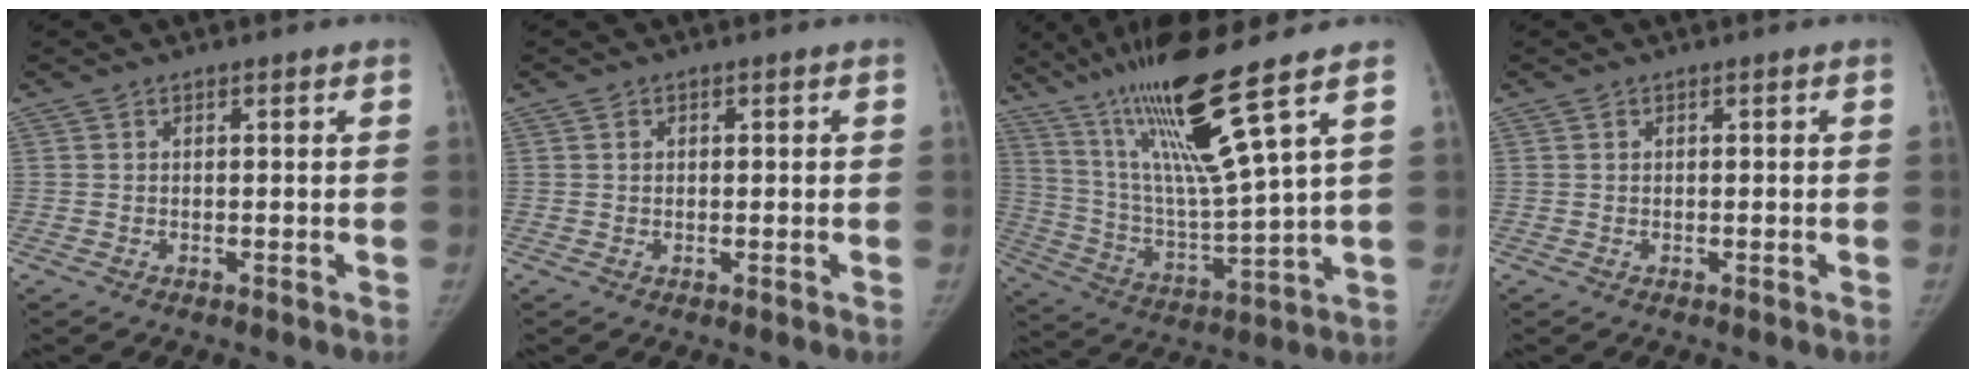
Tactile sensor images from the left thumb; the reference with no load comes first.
{"total": 1.0, "force": [0.2, 0.8, 0.6], "torque": [-0.005, 0.002, 0.002]}
{"total": 19.3, "force": [11.8, 0.2, 15.4], "torque": [-0.272, -0.058, 0.217]}
{"total": 0.0}